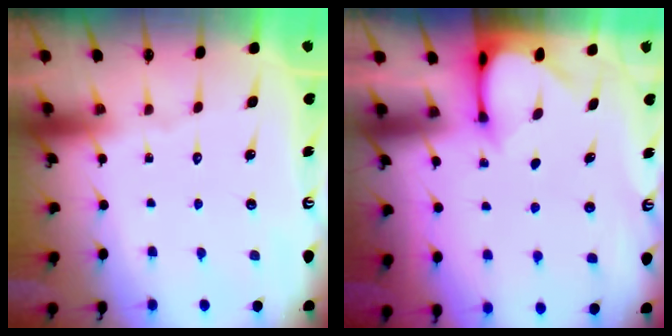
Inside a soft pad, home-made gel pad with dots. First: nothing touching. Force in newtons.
{"total": 3.3, "press": 3.3, "slide": 0.3}